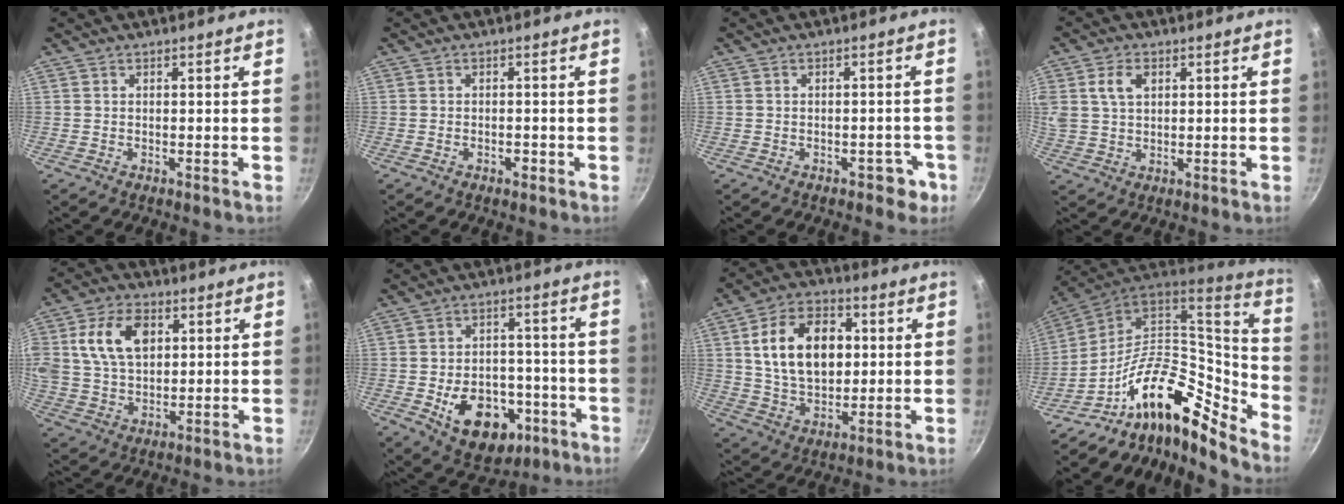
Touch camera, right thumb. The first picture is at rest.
{"total": 1.4, "force": [-0.7, 0.8, 0.9], "torque": [-0.012, 0.004, -0.010]}
{"total": 3.5, "force": [-1.8, 2.3, 2.0], "torque": [0.000, 0.026, -0.008]}
{"total": 7.5, "force": [2.6, 5.2, 4.7], "torque": [-0.085, 0.006, 0.049]}
{"total": 13.3, "force": [3.7, 9.0, 9.1], "torque": [-0.157, 0.006, 0.066]}
{"total": 15.5, "force": [-5.4, 10.7, 9.8], "torque": [-0.107, 0.027, -0.063]}
{"total": 16.7, "force": [3.0, 11.2, 12.0], "torque": [-0.174, 0.002, 0.050]}
{"total": 19.4, "force": [-11.2, 9.0, 13.0], "torque": [-0.167, 0.086, -0.215]}